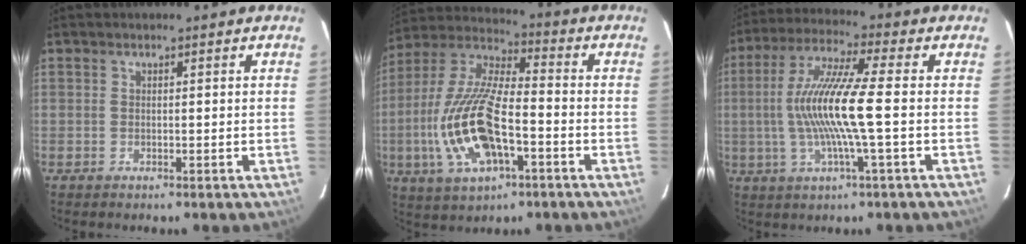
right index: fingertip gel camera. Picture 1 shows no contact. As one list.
[{"total": 18.3, "force": [-5.5, 7.1, 16.0], "torque": [-0.344, -0.008, -0.100]}, {"total": 12.9, "force": [-1.2, -0.1, 12.9], "torque": [-0.251, 0.002, -0.023]}]